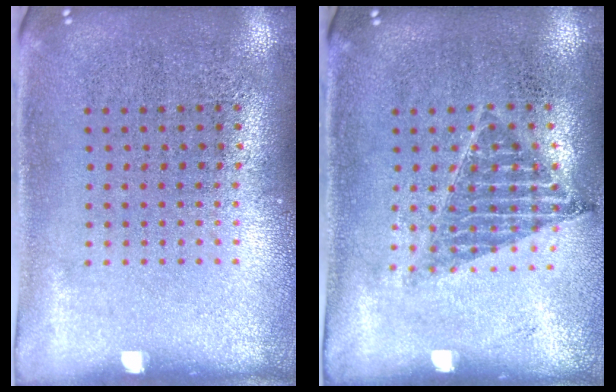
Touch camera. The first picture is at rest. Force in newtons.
{"total": 1.0, "press": 0.9, "slide": 0.3}